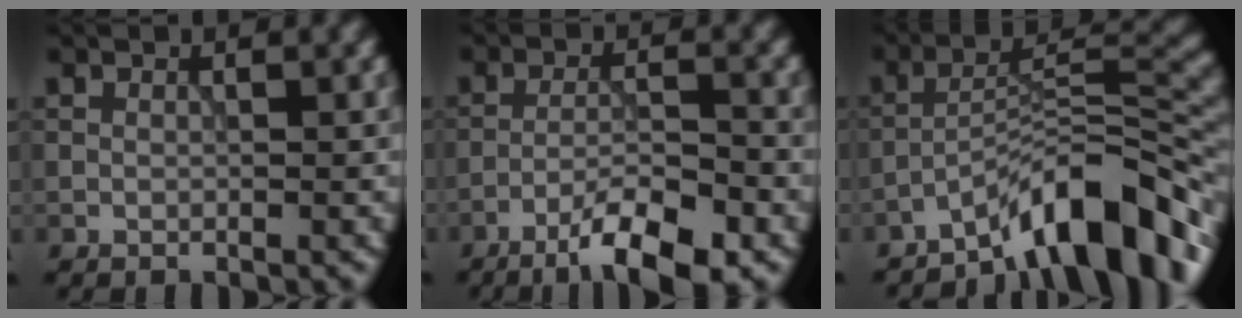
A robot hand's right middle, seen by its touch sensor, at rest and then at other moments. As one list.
[{"total": 6.4, "force": [-4.3, 1.2, 4.5], "torque": [-0.075, 0.004, -0.071]}, {"total": 10.0, "force": [-7.0, 2.4, 6.6], "torque": [-0.091, 0.017, -0.123]}]